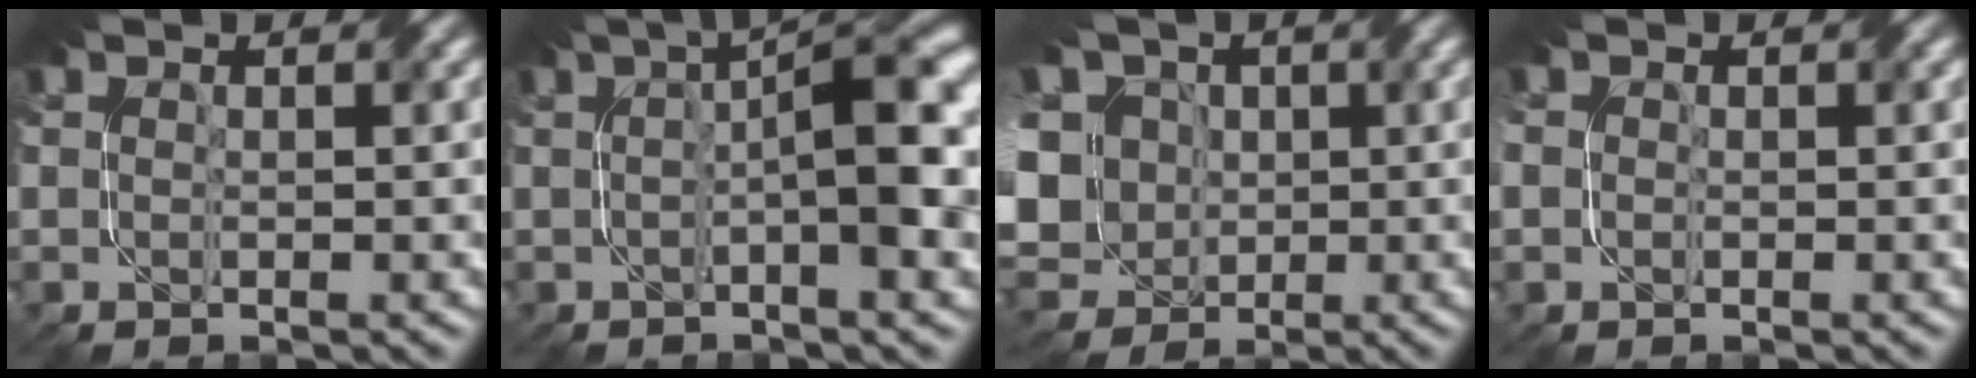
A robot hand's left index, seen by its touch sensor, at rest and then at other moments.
{"total": 8.5, "force": [0.4, 1.9, 8.3], "torque": [-0.108, 0.021, -0.001]}
{"total": 14.9, "force": [2.0, 12.4, 8.1], "torque": [-0.195, 0.029, 0.003]}
{"total": 1.0, "force": [0.3, 1.0, 0.0], "torque": [0.004, 0.003, 0.002]}